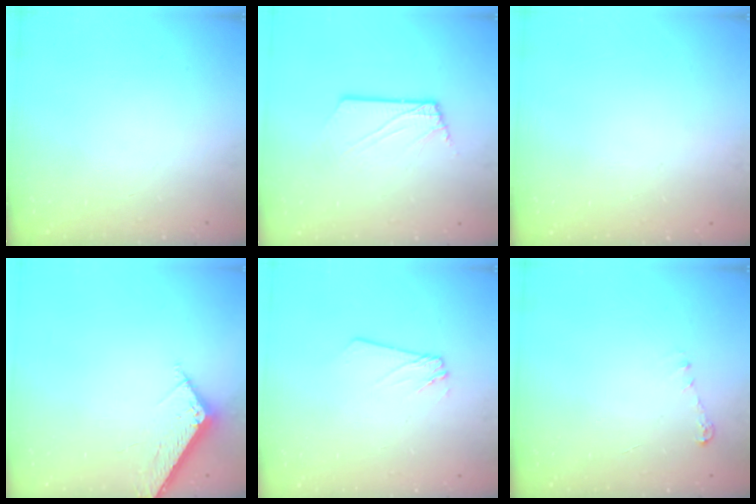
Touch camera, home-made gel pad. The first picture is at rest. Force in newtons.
{"total": 2.5, "press": 2.5, "slide": 0.3}
{"total": 0.0}
{"total": 5.8, "press": 5.8, "slide": 0.6}
{"total": 2.4, "press": 2.4, "slide": 0.2}
{"total": 4.0, "press": 3.9, "slide": 0.5}